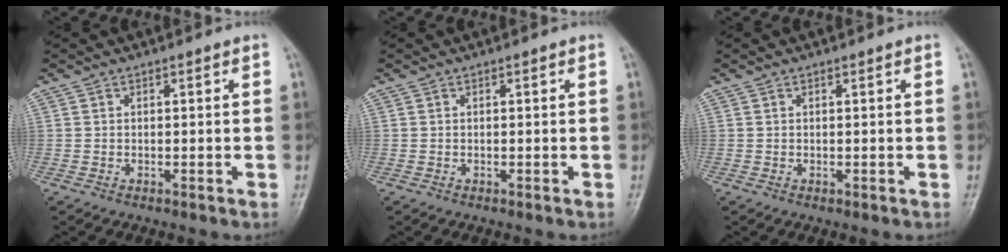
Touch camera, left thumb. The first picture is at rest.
{"total": 0.0}
{"total": 0.0}